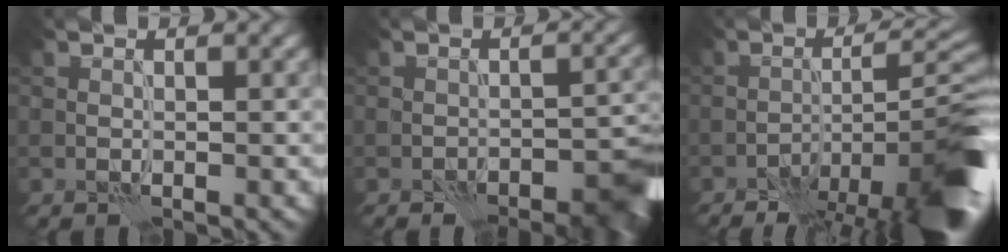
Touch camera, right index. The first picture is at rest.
{"total": 4.6, "force": [-3.1, 2.1, 2.7], "torque": [-0.019, -0.006, -0.034]}
{"total": 10.4, "force": [-6.0, 3.0, 7.9], "torque": [-0.109, 0.005, -0.093]}